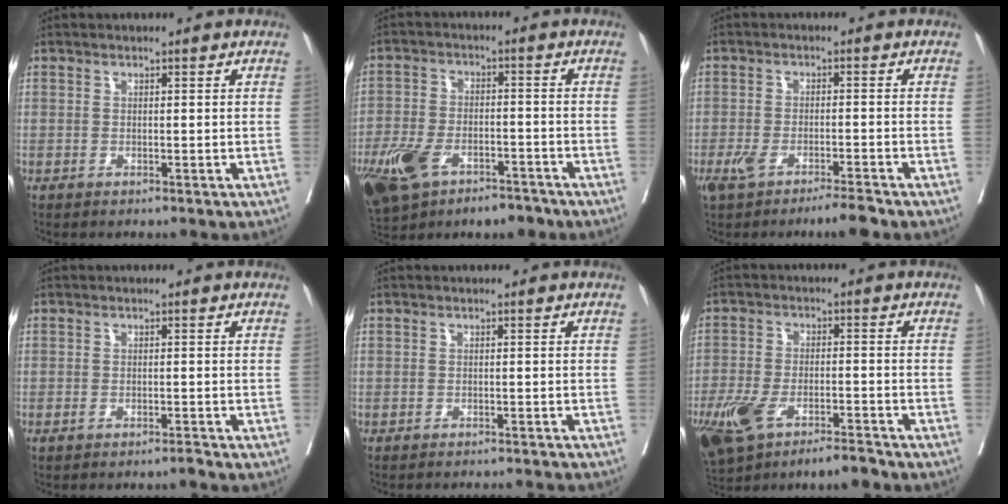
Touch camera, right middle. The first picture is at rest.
{"total": 13.3, "force": [-8.2, 6.6, 8.1], "torque": [-0.168, 0.001, -0.137]}
{"total": 5.2, "force": [-3.8, 0.5, 3.6], "torque": [-0.065, -0.005, -0.065]}
{"total": 1.1, "force": [-0.9, -0.1, 0.5], "torque": [-0.007, 0.000, -0.018]}
{"total": 5.1, "force": [-5.0, -0.1, 1.0], "torque": [-0.007, -0.006, -0.056]}
{"total": 10.4, "force": [-6.9, 3.3, 7.0], "torque": [-0.136, -0.002, -0.120]}